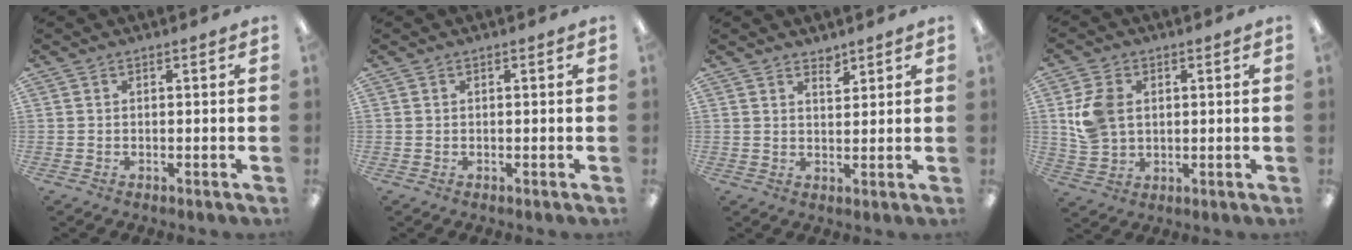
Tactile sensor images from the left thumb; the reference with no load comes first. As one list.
[{"total": 0.0}, {"total": 2.8, "force": [2.5, 0.9, 0.7], "torque": [-0.002, -0.017, 0.043]}, {"total": 8.5, "force": [1.8, 6.5, 5.3], "torque": [-0.120, 0.007, 0.035]}]